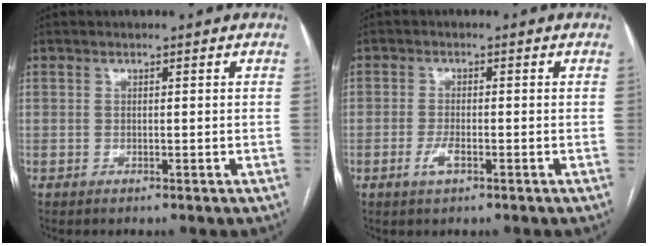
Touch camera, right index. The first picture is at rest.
{"total": 2.7, "force": [-1.2, 0.7, 2.3], "torque": [-0.047, -0.002, -0.023]}